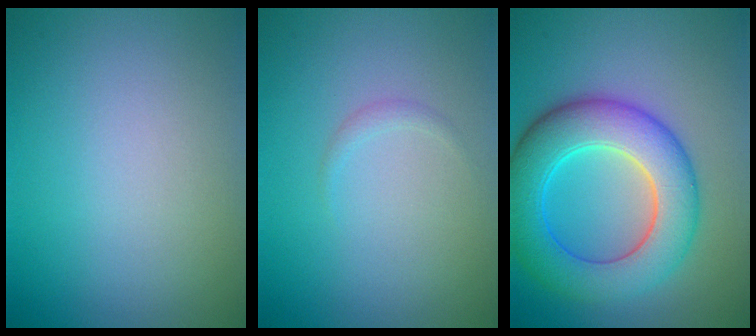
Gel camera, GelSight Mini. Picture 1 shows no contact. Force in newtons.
{"total": 0.6, "press": 0.6, "slide": 0.0}
{"total": 8.2, "press": 8.2, "slide": 0.4}